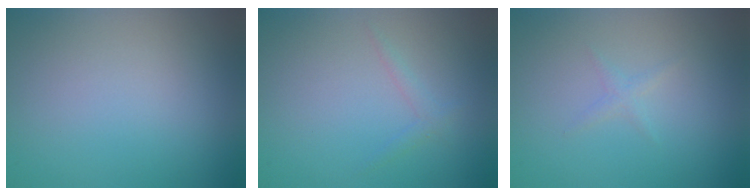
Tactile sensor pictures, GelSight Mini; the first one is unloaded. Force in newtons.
{"total": 0.9, "press": 0.9, "slide": 0.0}
{"total": 0.7, "press": 0.7, "slide": 0.0}